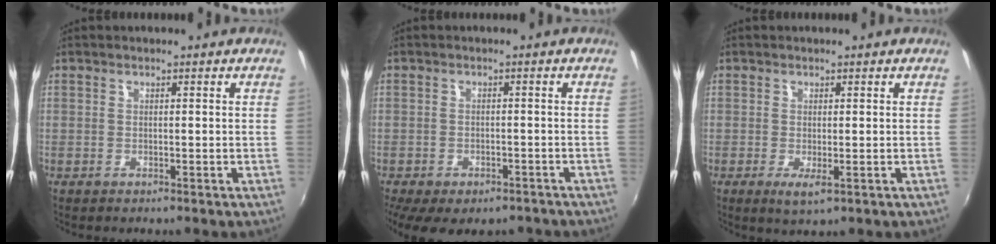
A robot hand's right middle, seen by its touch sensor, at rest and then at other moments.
{"total": 11.3, "force": [-7.9, 5.4, 5.9], "torque": [-0.135, -0.031, -0.108]}
{"total": 2.6, "force": [-0.7, 0.6, 2.5], "torque": [-0.045, -0.011, -0.008]}